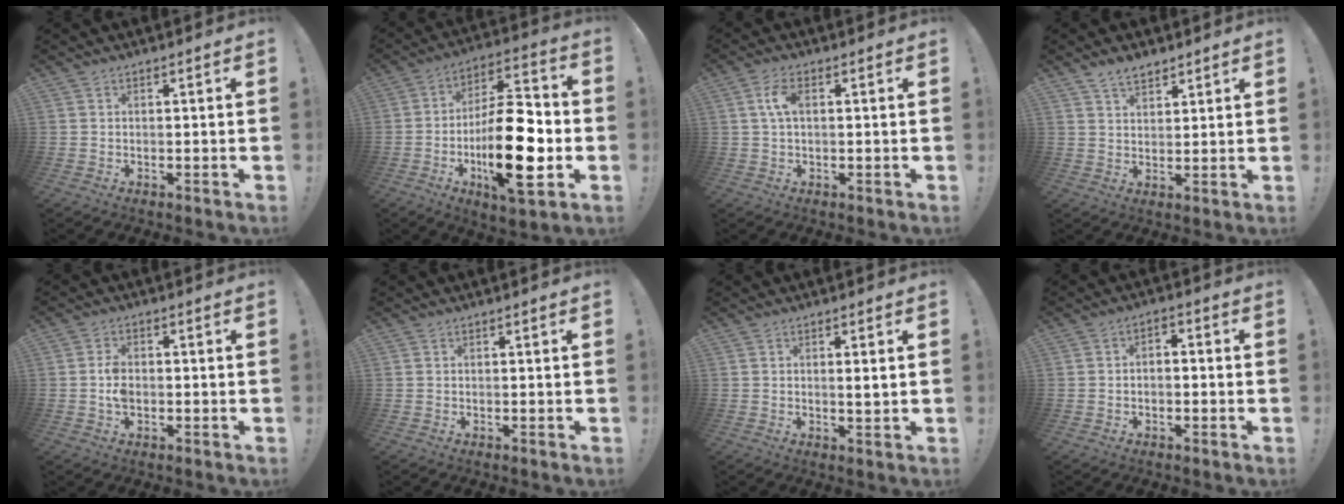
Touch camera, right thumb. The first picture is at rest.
{"total": 22.4, "force": [-5.1, 8.0, 20.3], "torque": [-0.359, 0.015, -0.079]}
{"total": 4.9, "force": [1.0, 2.4, 4.1], "torque": [-0.068, 0.005, 0.015]}
{"total": 5.3, "force": [4.1, 2.6, 1.9], "torque": [-0.028, -0.020, 0.077]}
{"total": 4.3, "force": [-0.8, 2.5, 3.4], "torque": [-0.067, 0.003, -0.017]}
{"total": 0.0}
{"total": 2.1, "force": [0.5, 0.0, 2.0], "torque": [-0.026, -0.010, 0.004]}
{"total": 2.7, "force": [-1.9, 1.4, 1.3], "torque": [-0.011, 0.008, -0.037]}